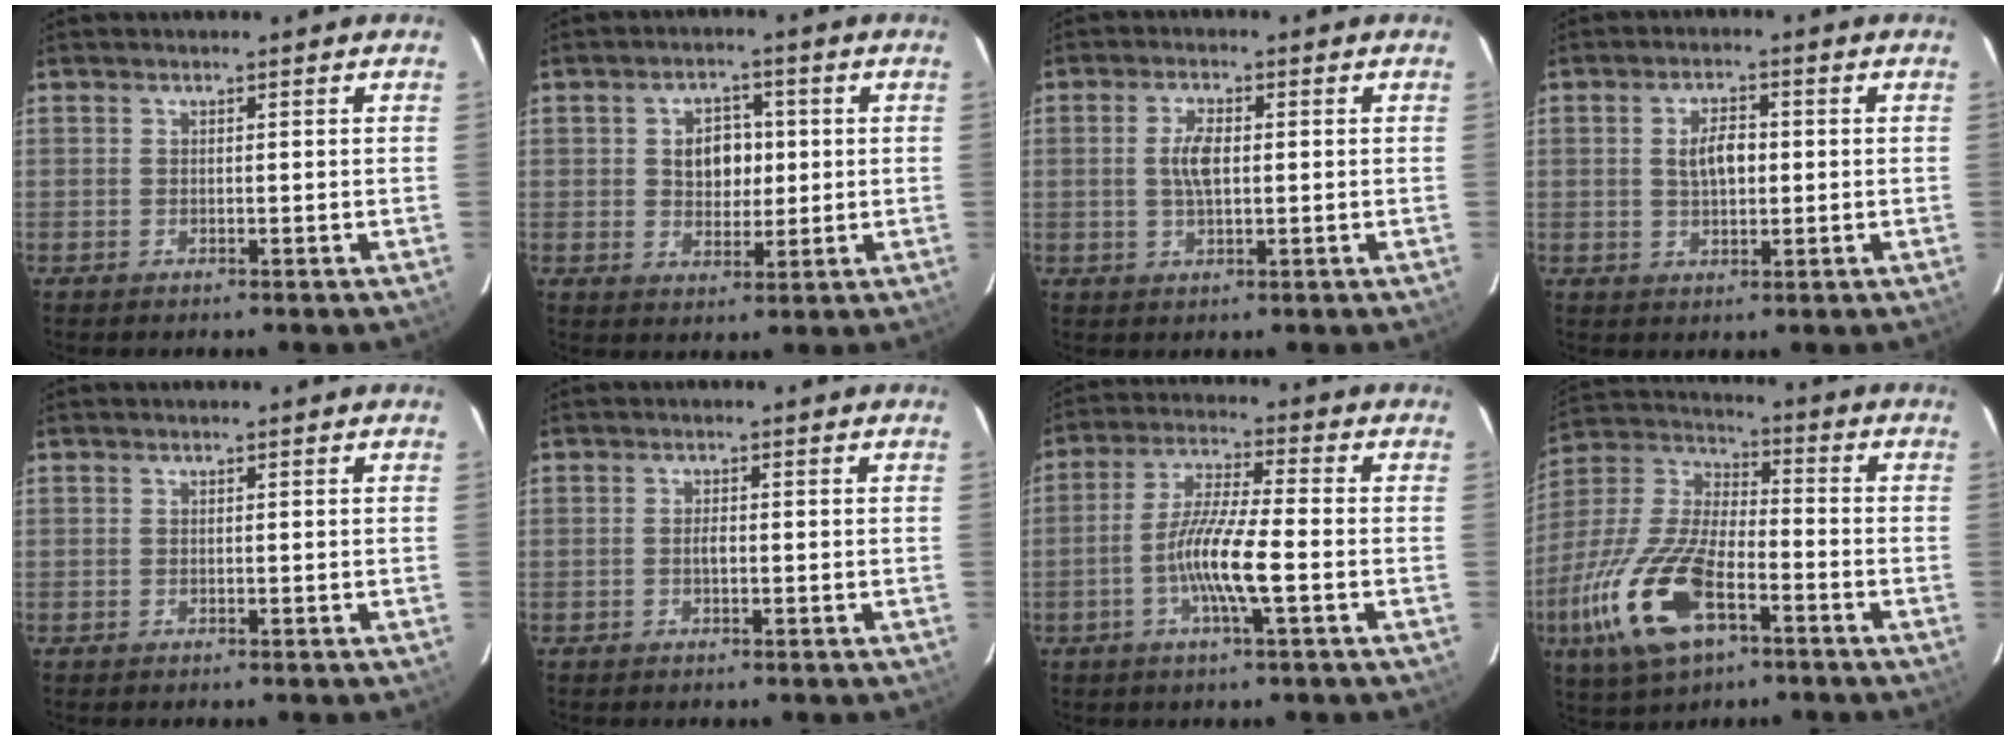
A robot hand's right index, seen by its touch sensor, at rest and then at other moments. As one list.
[{"total": 6.2, "force": [0.8, 4.6, 4.0], "torque": [-0.068, 0.013, 0.018]}, {"total": 4.5, "force": [0.3, 2.0, 4.1], "torque": [-0.078, 0.003, 0.007]}, {"total": 5.0, "force": [0.4, 2.6, 4.2], "torque": [-0.077, 0.007, 0.012]}, {"total": 0.0}, {"total": 1.3, "force": [-0.2, 0.6, 1.1], "torque": [-0.022, 0.002, -0.006]}, {"total": 9.5, "force": [-3.1, 0.5, 9.0], "torque": [-0.181, -0.001, -0.061]}, {"total": 20.2, "force": [-8.8, 8.9, 15.9], "torque": [-0.353, -0.025, -0.165]}]